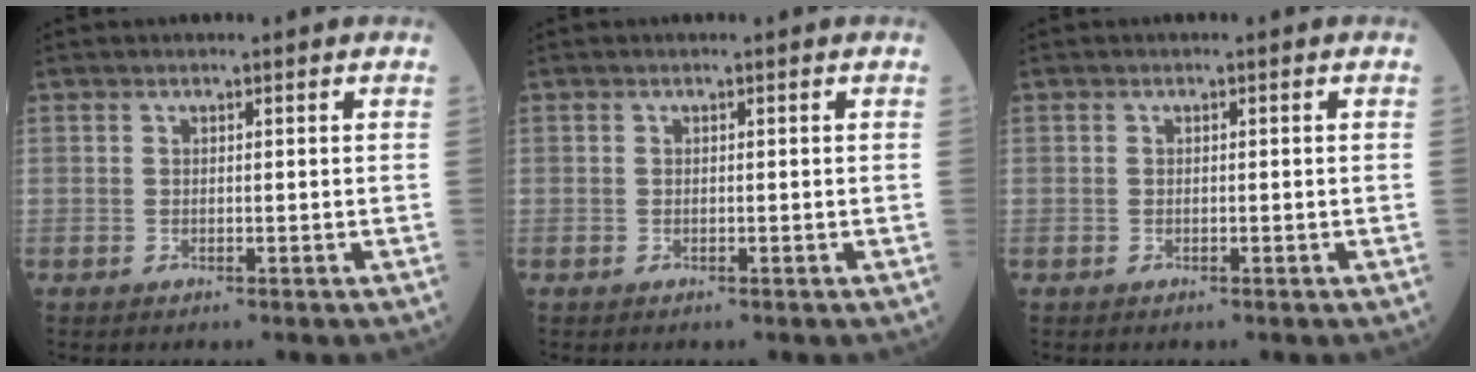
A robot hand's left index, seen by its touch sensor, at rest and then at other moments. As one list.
[{"total": 0.0}, {"total": 0.0}]